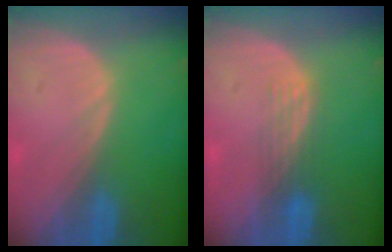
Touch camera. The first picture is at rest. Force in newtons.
{"total": 3.0, "press": 2.7, "slide": 1.3}